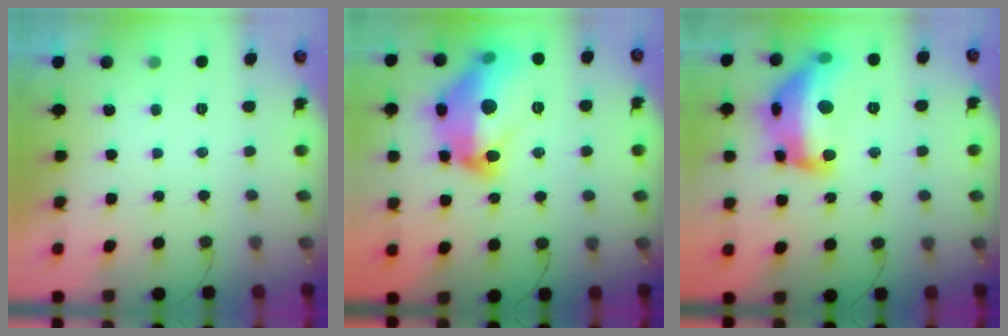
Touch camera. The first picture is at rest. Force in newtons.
{"total": 22.6, "press": 22.5, "slide": 1.8}
{"total": 21.1, "press": 21.0, "slide": 1.5}